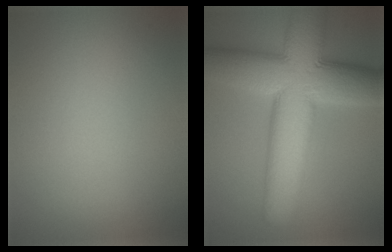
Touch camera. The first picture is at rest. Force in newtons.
{"total": 14.0, "press": 14.0, "slide": 0.4}